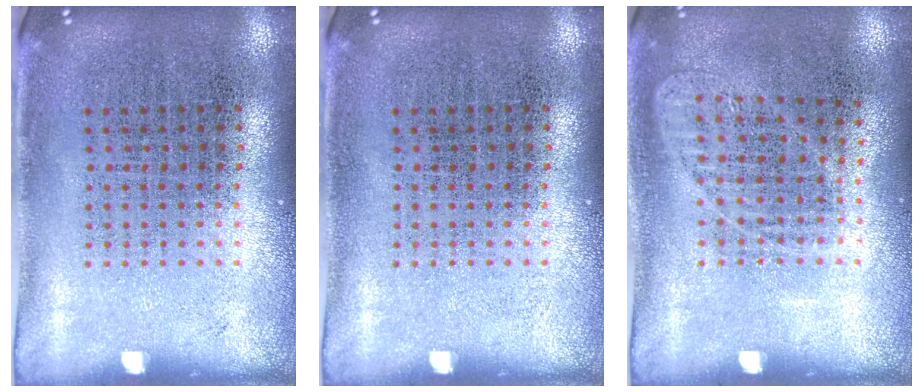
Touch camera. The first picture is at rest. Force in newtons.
{"total": 0.0}
{"total": 0.9, "press": 0.9, "slide": 0.3}